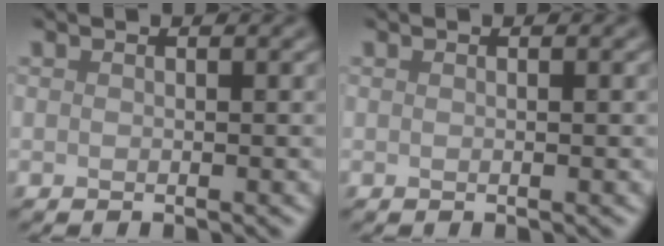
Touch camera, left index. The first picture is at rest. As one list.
[{"total": 0.6, "force": [0.2, 0.2, 0.6], "torque": [-0.007, 0.002, 0.000]}]